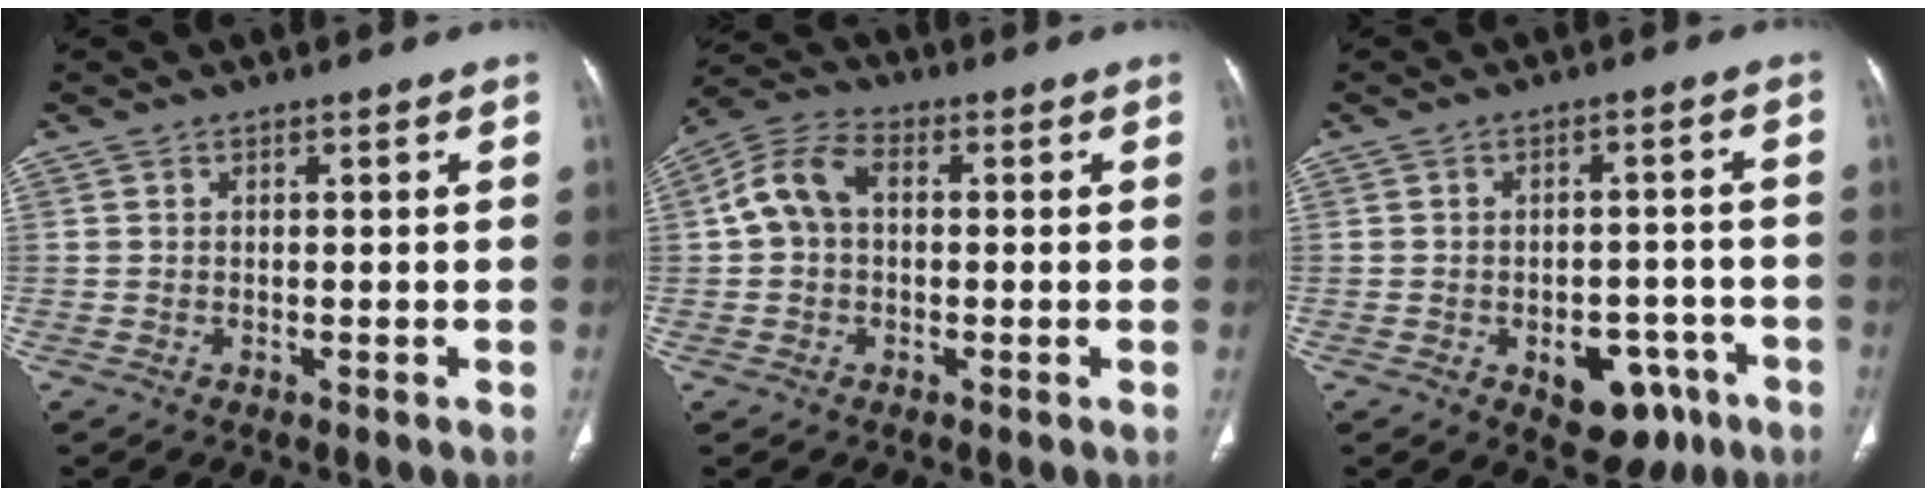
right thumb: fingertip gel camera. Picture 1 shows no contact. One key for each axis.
{"total": 7.9, "fx": 0.6, "fy": 5.5, "fz": 5.6, "tx": -0.109, "ty": 0.028, "tz": 0.004}
{"total": 9.6, "fx": -4.7, "fy": 5.9, "fz": 5.8, "tx": -0.045, "ty": 0.033, "tz": -0.050}